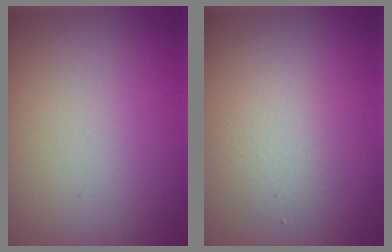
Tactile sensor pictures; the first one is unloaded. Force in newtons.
{"total": 2.1, "press": 2.1, "slide": 0.0}